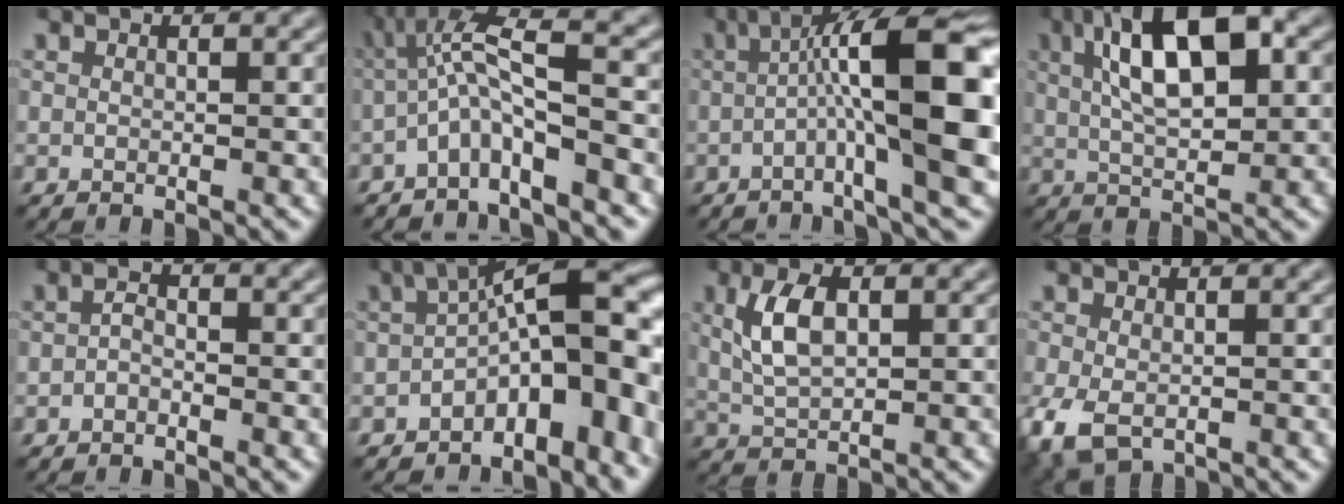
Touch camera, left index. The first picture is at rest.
{"total": 6.0, "force": [-1.7, 1.0, 5.7], "torque": [-0.107, 0.025, -0.046]}
{"total": 12.6, "force": [-0.6, 2.9, 12.3], "torque": [-0.179, 0.028, -0.015]}
{"total": 9.8, "force": [3.0, 3.8, 8.6], "torque": [-0.144, 0.017, 0.044]}
{"total": 1.0, "force": [-0.6, 0.4, 0.7], "torque": [-0.015, 0.003, -0.015]}
{"total": 9.2, "force": [-2.1, 3.9, 8.1], "torque": [-0.116, 0.020, -0.042]}
{"total": 4.0, "force": [0.9, 1.9, 3.4], "torque": [-0.077, 0.006, 0.019]}
{"total": 4.2, "force": [-1.4, 2.7, 2.9], "torque": [-0.077, -0.016, -0.026]}